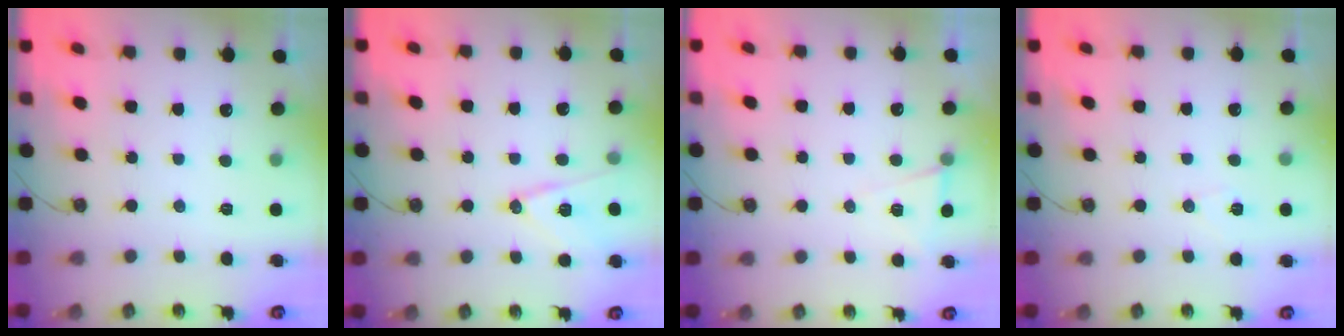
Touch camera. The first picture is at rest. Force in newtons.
{"total": 12.1, "press": 11.5, "slide": 3.7}
{"total": 6.0, "press": 3.9, "slide": 4.6}
{"total": 5.4, "press": 4.0, "slide": 3.6}